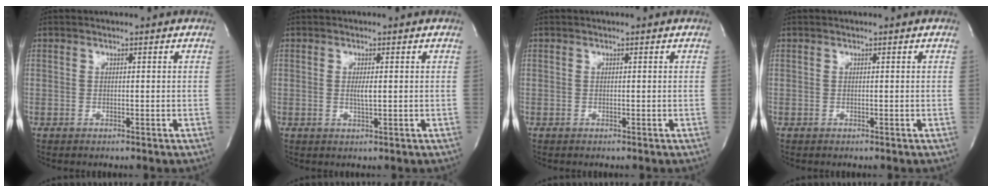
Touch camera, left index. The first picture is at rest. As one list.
[{"total": 1.7, "force": [0.1, 0.1, 1.7], "torque": [-0.036, -0.002, 0.002]}, {"total": 0.0}, {"total": 0.0}]